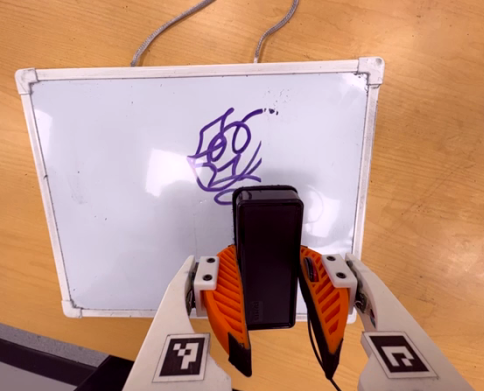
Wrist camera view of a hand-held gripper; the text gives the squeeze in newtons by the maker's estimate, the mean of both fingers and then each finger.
{"total": 6.0, "left": 5.5, "right": 6.5}